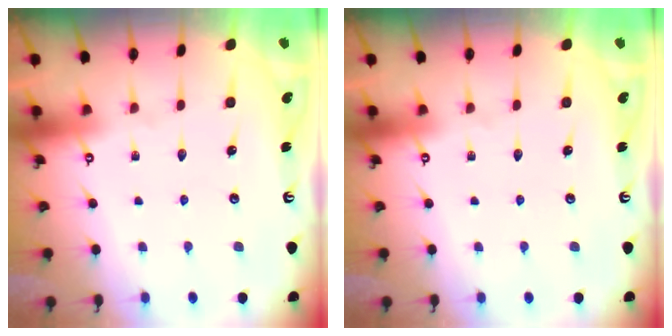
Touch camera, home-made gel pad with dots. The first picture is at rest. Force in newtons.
{"total": 0.0}